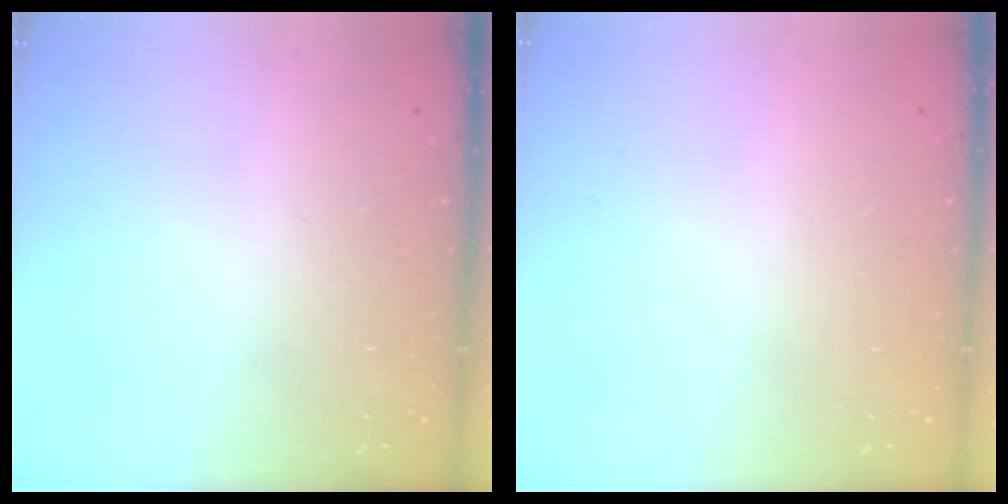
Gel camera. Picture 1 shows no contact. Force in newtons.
{"total": 0.8, "press": 0.8, "slide": 0.1}